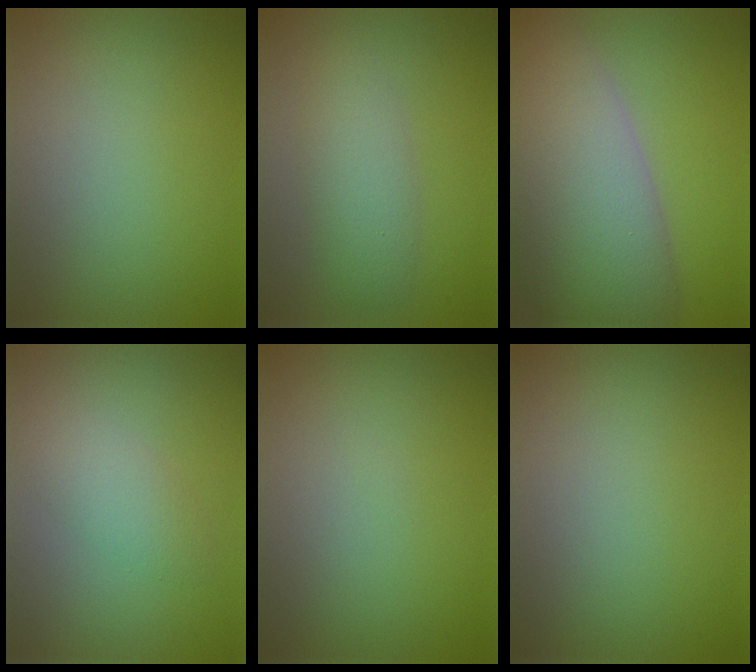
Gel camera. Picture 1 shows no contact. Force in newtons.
{"total": 2.0, "press": 1.9, "slide": 0.2}
{"total": 12.6, "press": 12.5, "slide": 1.4}
{"total": 2.4, "press": 2.4, "slide": 0.2}
{"total": 0.0}
{"total": 0.0}